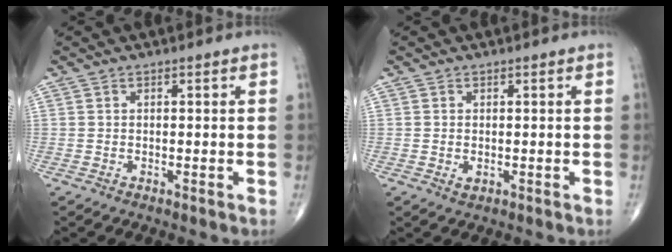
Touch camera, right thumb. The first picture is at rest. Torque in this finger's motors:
{"motor_torque": [-0.10, 0.09, 0.01, 0.15, 0.03]}